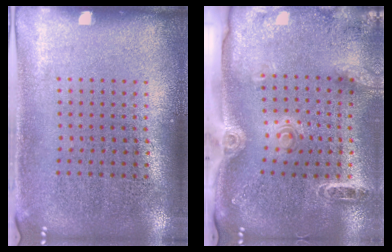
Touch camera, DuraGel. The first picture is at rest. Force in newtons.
{"total": 2.0, "press": 1.8, "slide": 0.8}